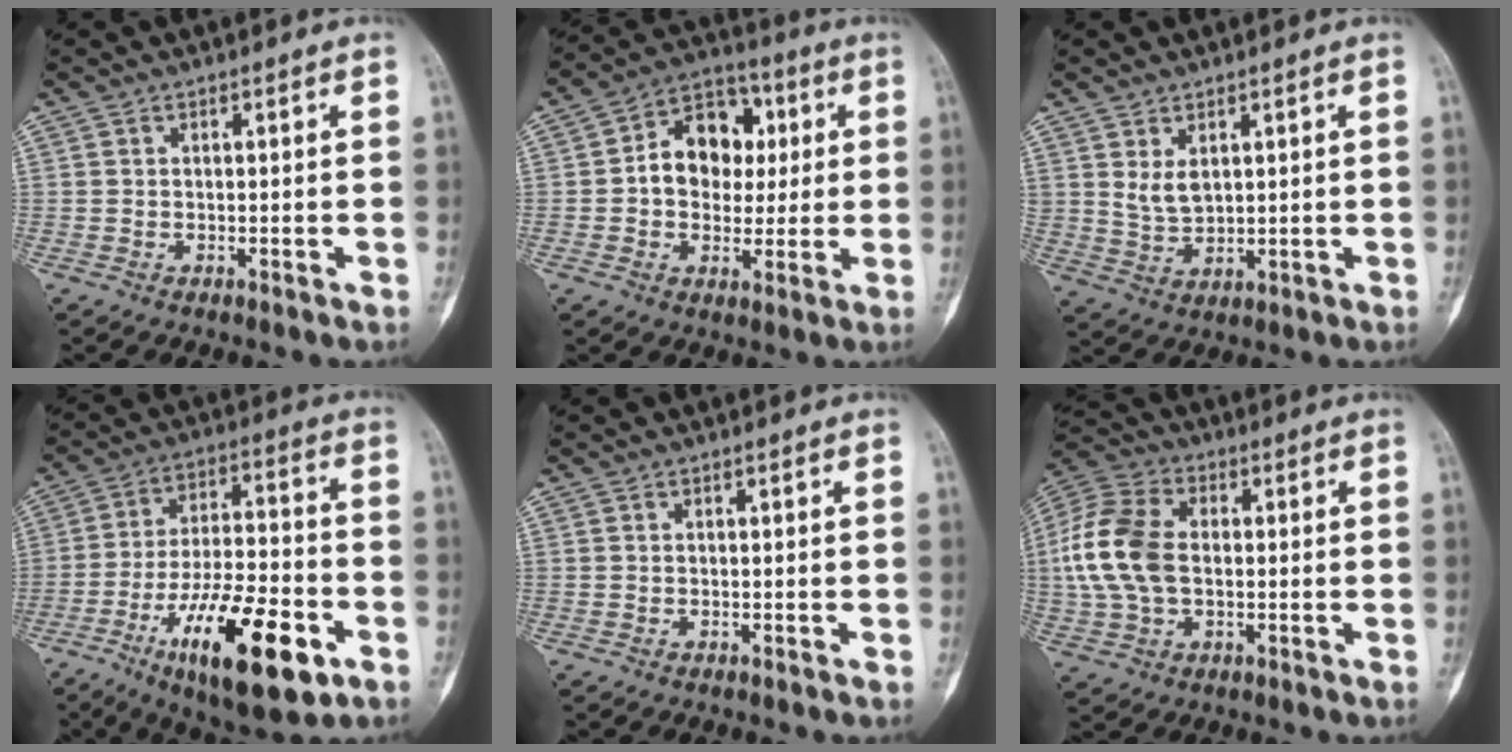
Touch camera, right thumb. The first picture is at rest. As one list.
[{"total": 12.7, "force": [1.5, 9.8, 7.9], "torque": [-0.078, 0.018, 0.016]}, {"total": 4.6, "force": [1.8, 2.7, 3.2], "torque": [-0.053, -0.017, 0.047]}, {"total": 21.1, "force": [-9.2, 7.3, 17.5], "torque": [-0.294, 0.037, -0.144]}, {"total": 0.0}, {"total": 14.3, "force": [0.4, 9.2, 10.9], "torque": [-0.230, 0.021, 0.004]}]